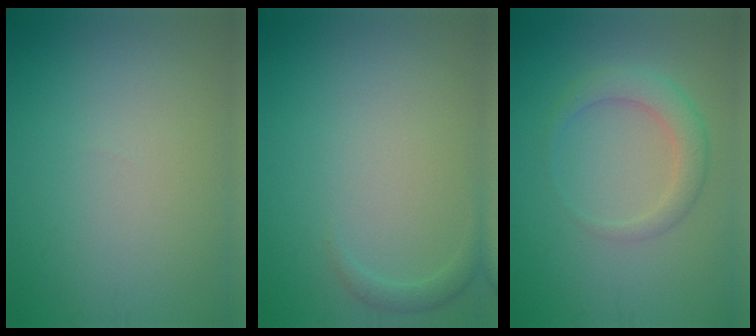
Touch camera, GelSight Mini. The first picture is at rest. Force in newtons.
{"total": 1.2, "press": 1.1, "slide": 0.1}
{"total": 3.0, "press": 3.0, "slide": 0.1}